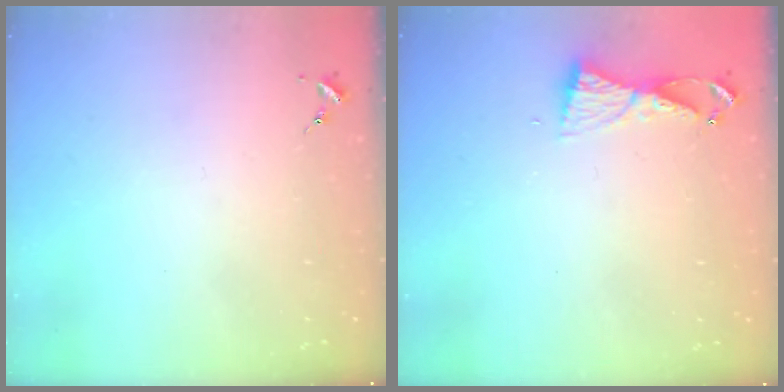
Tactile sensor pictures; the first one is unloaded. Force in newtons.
{"total": 5.4, "press": 5.4, "slide": 0.5}